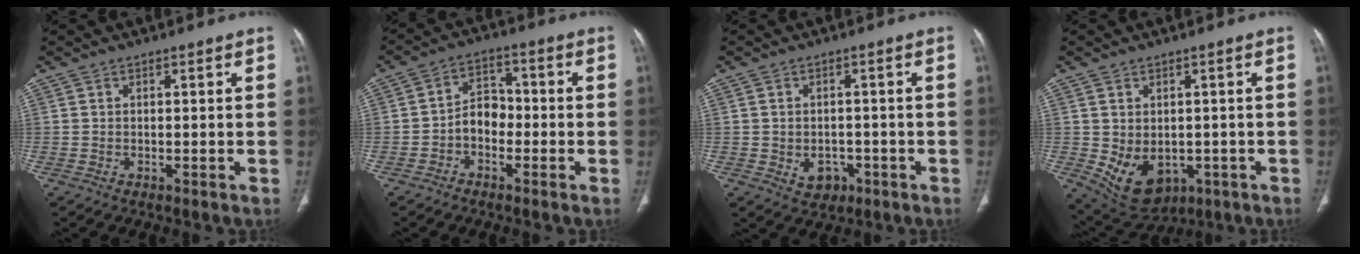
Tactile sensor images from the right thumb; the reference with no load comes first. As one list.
[{"total": 5.8, "force": [-1.9, 4.2, 3.4], "torque": [-0.038, 0.029, -0.046]}, {"total": 4.4, "force": [-1.5, 3.5, 2.2], "torque": [-0.017, 0.010, -0.008]}, {"total": 10.3, "force": [-2.5, 7.6, 6.6], "torque": [-0.092, -0.002, -0.011]}]